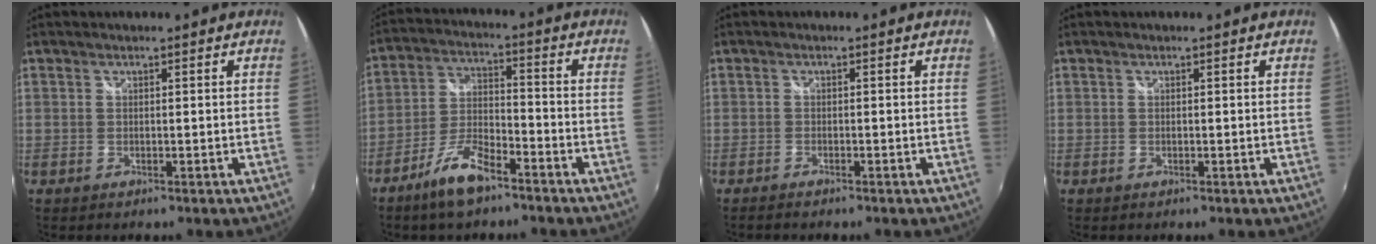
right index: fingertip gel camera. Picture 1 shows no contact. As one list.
[{"total": 9.3, "force": [-6.6, 2.9, 5.8], "torque": [-0.129, 0.002, -0.124]}, {"total": 1.8, "force": [-1.6, 0.4, 0.7], "torque": [-0.020, -0.008, -0.031]}, {"total": 0.0}]